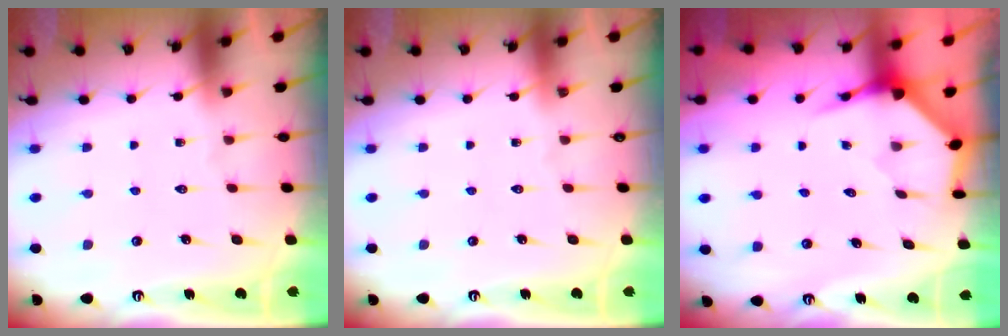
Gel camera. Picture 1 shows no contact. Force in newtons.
{"total": 0.0}
{"total": 4.0, "press": 3.9, "slide": 0.4}